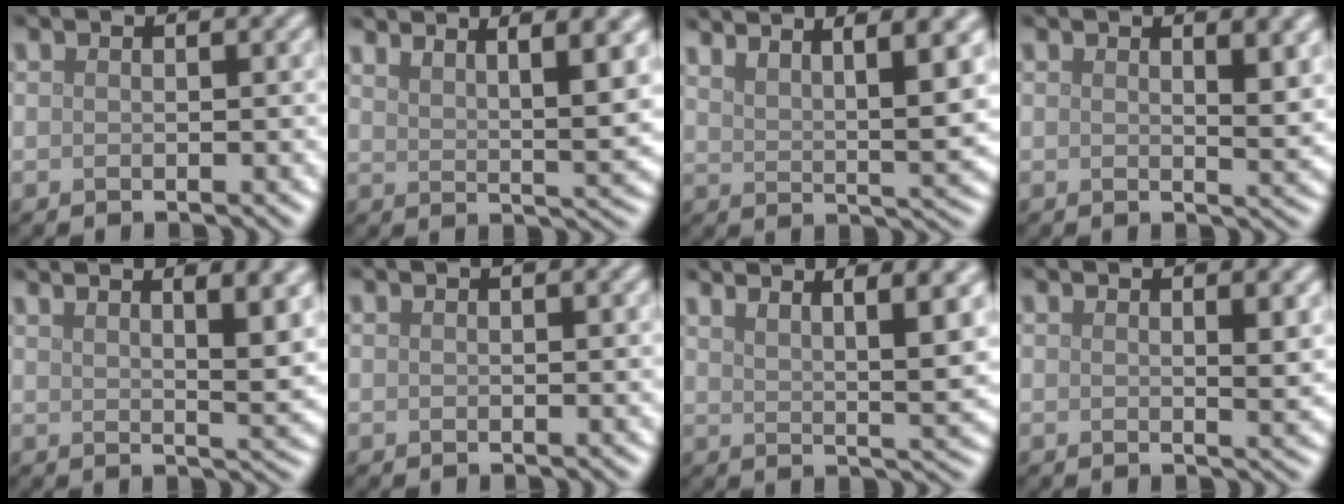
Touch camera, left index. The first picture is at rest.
{"total": 6.4, "force": [4.0, 1.6, 4.6], "torque": [-0.045, 0.008, 0.059]}
{"total": 7.7, "force": [5.0, 1.8, 5.6], "torque": [-0.060, 0.015, 0.069]}
{"total": 3.0, "force": [1.4, 0.9, 2.5], "torque": [-0.027, -0.004, 0.024]}
{"total": 8.0, "force": [4.4, 2.7, 6.1], "torque": [-0.049, 0.025, 0.044]}
{"total": 0.6, "force": [0.3, 0.1, 0.5], "torque": [-0.005, 0.002, 0.005]}
{"total": 6.9, "force": [4.1, 1.8, 5.2], "torque": [-0.045, 0.012, 0.051]}
{"total": 2.3, "force": [1.0, 0.6, 2.0], "torque": [-0.020, 0.000, 0.015]}